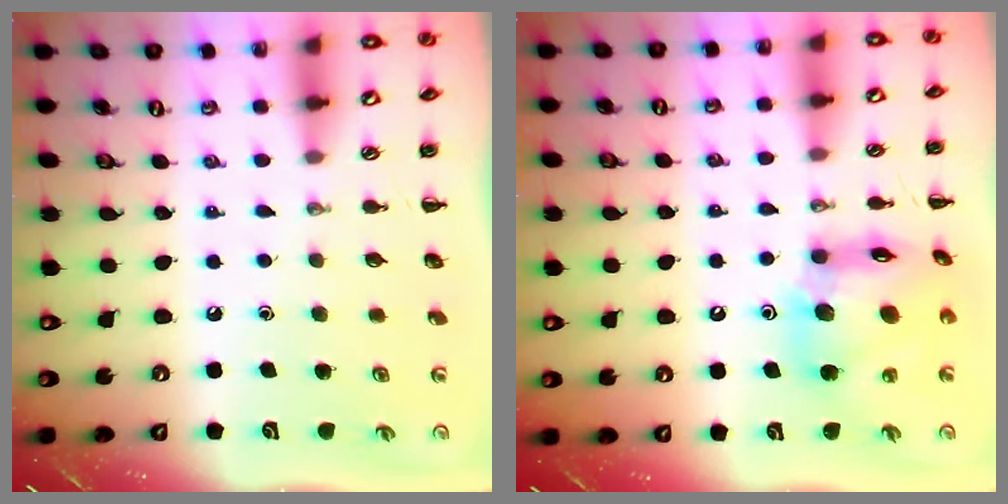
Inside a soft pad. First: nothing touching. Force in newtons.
{"total": 13.7, "press": 13.3, "slide": 3.4}